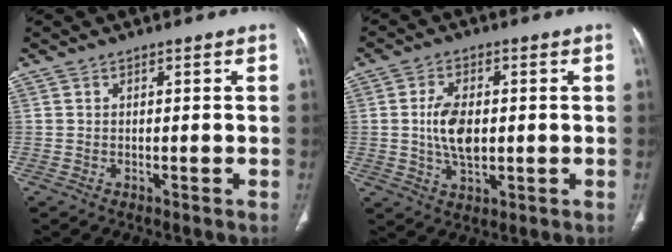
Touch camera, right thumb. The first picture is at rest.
{"total": 7.6, "force": [0.2, 4.3, 6.2], "torque": [-0.114, -0.001, 0.005]}